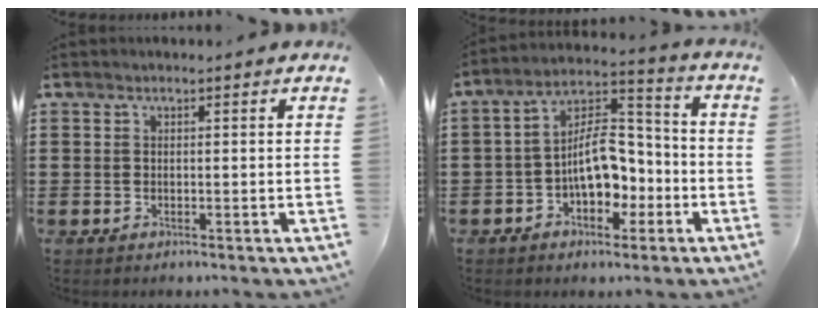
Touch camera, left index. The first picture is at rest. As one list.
[{"total": 9.7, "force": [-3.1, 5.8, 7.1], "torque": [-0.120, 0.013, -0.059]}]